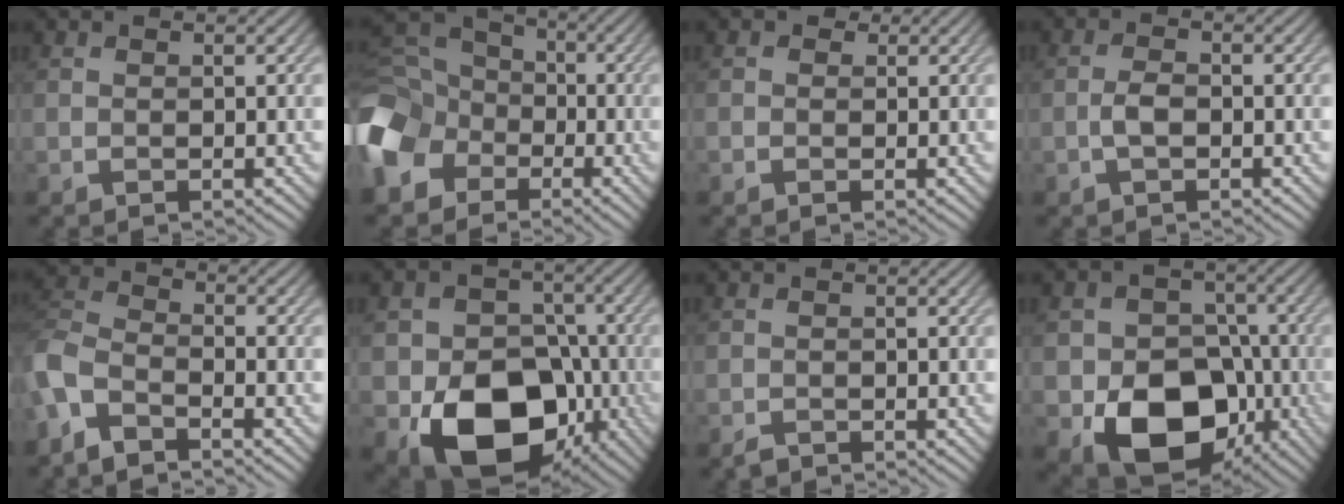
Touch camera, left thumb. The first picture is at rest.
{"total": 15.0, "force": [-5.5, 12.2, 6.9], "torque": [-0.217, -0.030, -0.127]}
{"total": 1.2, "force": [0.0, 1.2, 0.4], "torque": [-0.004, -0.002, -0.004]}
{"total": 2.3, "force": [-0.8, 1.1, 1.9], "torque": [-0.039, 0.003, -0.019]}
{"total": 7.5, "force": [-4.9, 3.6, 4.4], "torque": [-0.109, -0.006, -0.115]}
{"total": 14.9, "force": [-5.8, 10.4, 9.0], "torque": [-0.140, -0.038, -0.106]}
{"total": 0.8, "force": [-0.8, 0.2, 0.2], "torque": [-0.005, -0.001, -0.017]}
{"total": 13.4, "force": [-5.1, 9.5, 7.9], "torque": [-0.126, -0.034, -0.095]}